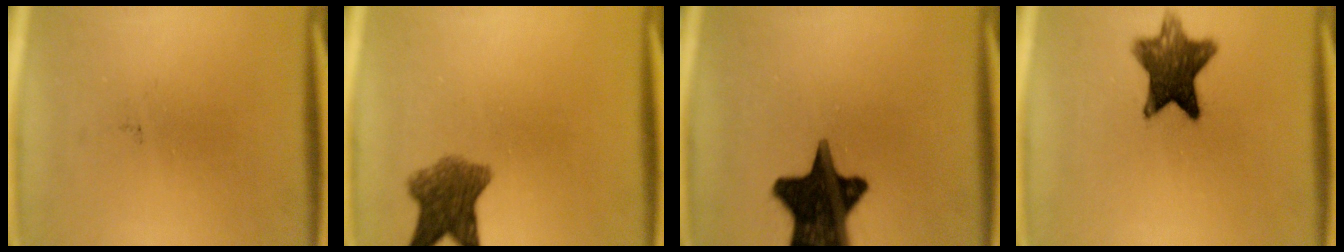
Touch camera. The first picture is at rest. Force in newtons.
{"total": 7.0}
{"total": 18.9}
{"total": 10.0}